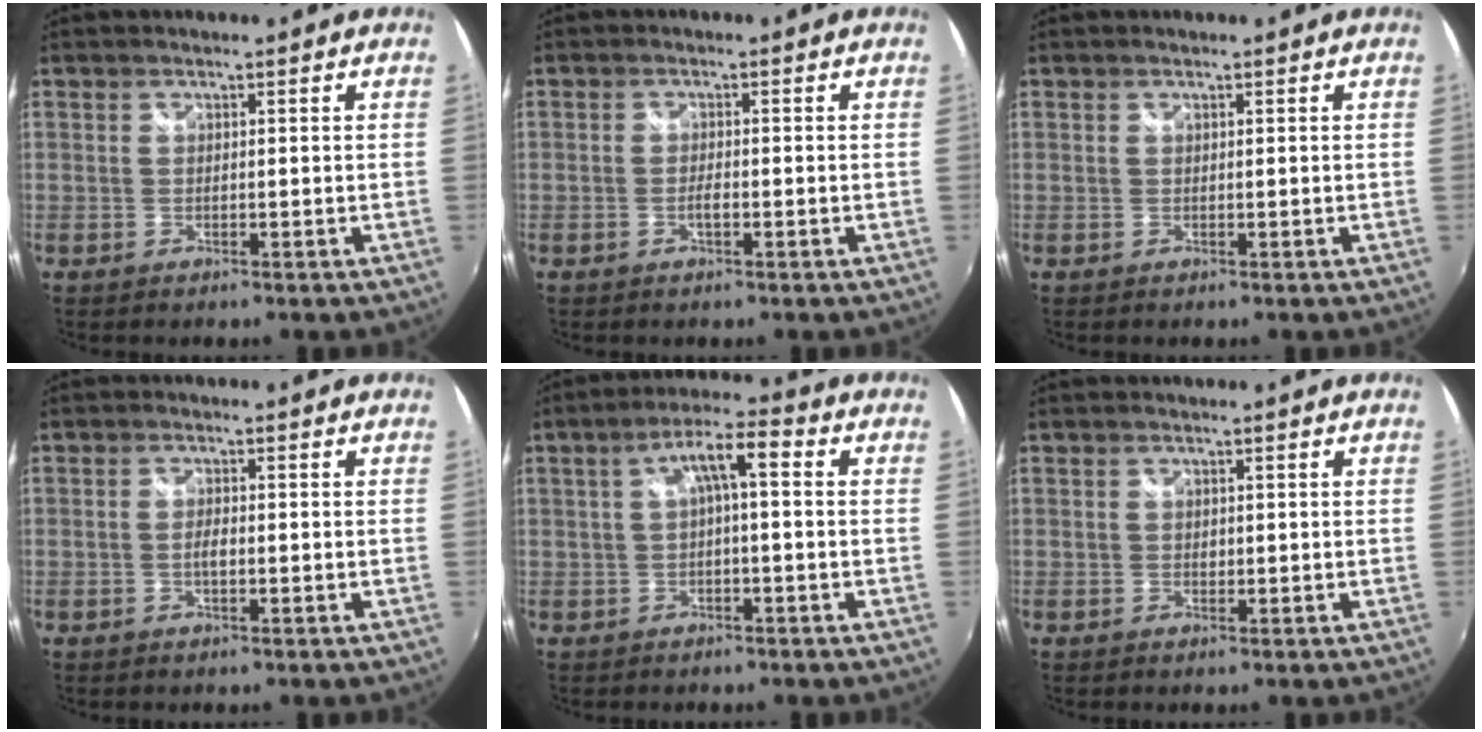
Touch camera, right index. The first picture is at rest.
{"total": 1.6, "force": [-0.7, 0.4, 1.4], "torque": [-0.030, 0.001, -0.013]}
{"total": 0.0}
{"total": 1.8, "force": [-0.5, 0.6, 1.6], "torque": [-0.033, 0.002, -0.010]}
{"total": 6.3, "force": [0.5, 1.4, 6.1], "torque": [-0.118, 0.019, 0.012]}
{"total": 0.7, "force": [0.0, 0.6, 0.3], "torque": [-0.004, 0.000, 0.000]}